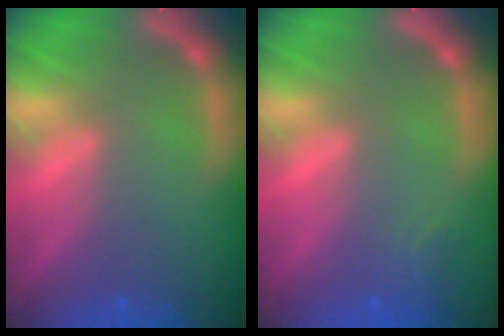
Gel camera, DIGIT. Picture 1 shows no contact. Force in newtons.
{"total": 1.4}